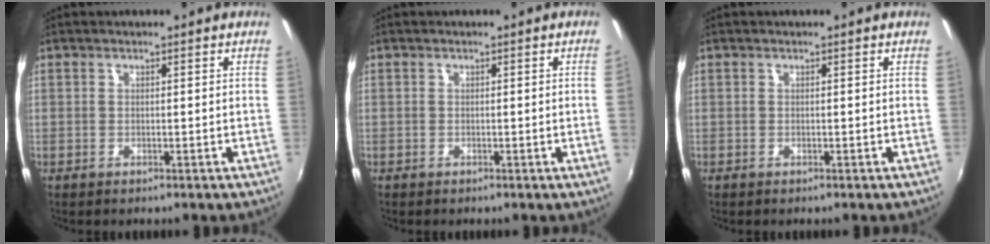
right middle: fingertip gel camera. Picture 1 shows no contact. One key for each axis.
{"total": 0.7, "fx": 0.0, "fy": -0.4, "fz": 0.6, "tx": -0.004, "ty": -0.003, "tz": 0.000}
{"total": 0.0}